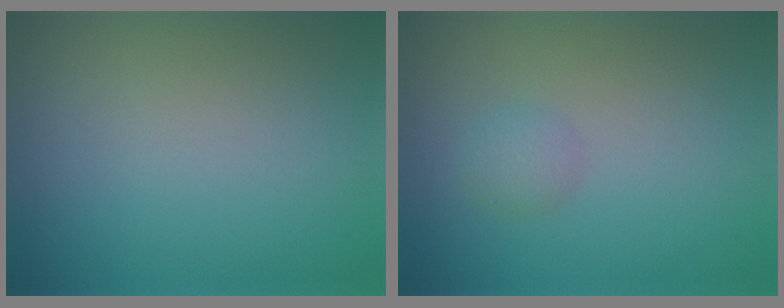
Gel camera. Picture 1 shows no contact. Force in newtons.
{"total": 1.3, "press": 1.3, "slide": 0.1}